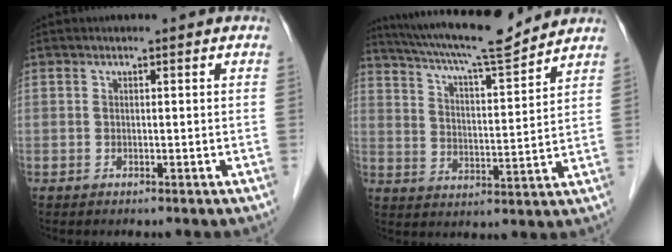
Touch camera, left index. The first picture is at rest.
{"total": 15.3, "force": [13.8, 0.8, 6.5], "torque": [-0.118, 0.005, 0.218]}